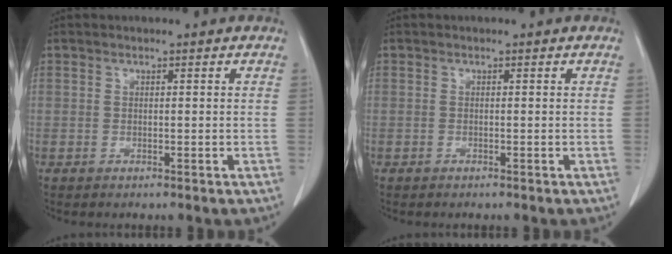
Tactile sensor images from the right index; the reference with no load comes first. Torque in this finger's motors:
{"motor_torque": [0.07, 0.02, 0.00, 0.01]}